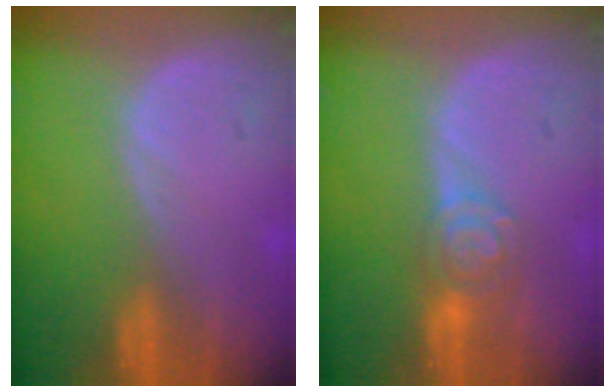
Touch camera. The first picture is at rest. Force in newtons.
{"total": 4.8, "press": 4.2, "slide": 2.3}